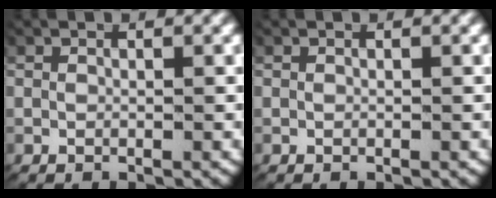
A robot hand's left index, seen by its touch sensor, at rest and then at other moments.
{"total": 0.0}